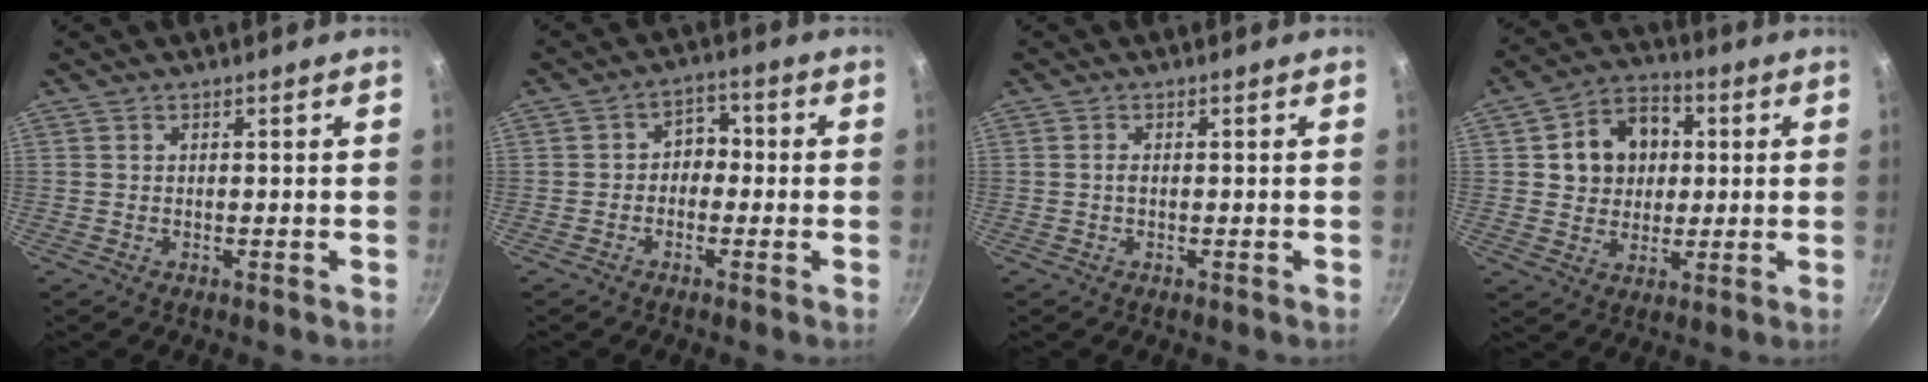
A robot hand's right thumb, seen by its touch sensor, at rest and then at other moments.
{"total": 4.4, "force": [-0.7, 3.6, 2.5], "torque": [-0.002, 0.020, -0.023]}
{"total": 0.8, "force": [-0.1, 0.4, 0.7], "torque": [-0.014, 0.003, -0.003]}
{"total": 11.8, "force": [2.2, 9.9, 6.1], "torque": [-0.065, 0.011, 0.029]}